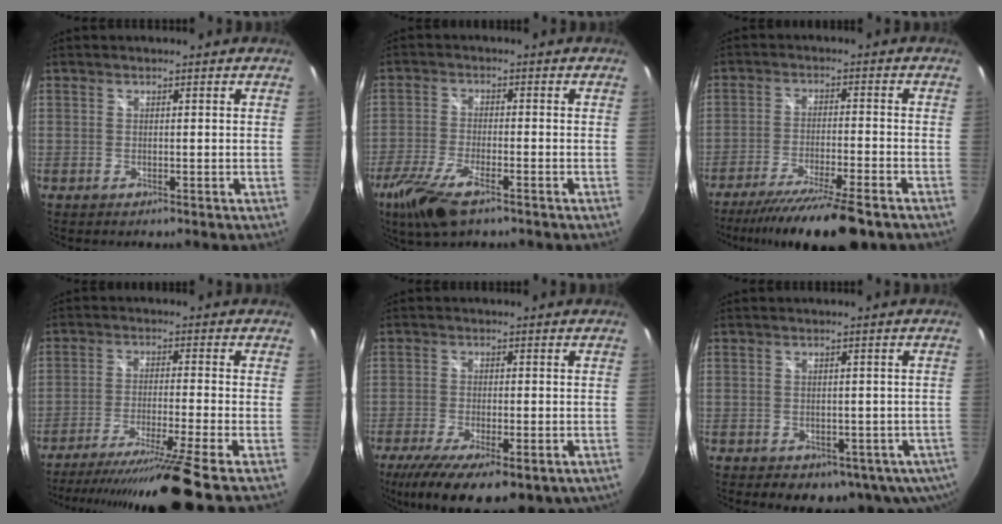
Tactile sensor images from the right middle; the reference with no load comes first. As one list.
[{"total": 10.4, "force": [-6.7, 3.1, 7.3], "torque": [-0.174, -0.032, -0.128]}, {"total": 14.9, "force": [-12.1, 1.1, 8.7], "torque": [-0.169, -0.033, -0.196]}, {"total": 15.9, "force": [-13.0, -2.7, 8.7], "torque": [-0.165, -0.036, -0.210]}, {"total": 15.9, "force": [-8.7, 6.1, 11.9], "torque": [-0.229, -0.055, -0.124]}, {"total": 10.1, "force": [-4.2, 6.4, 6.5], "torque": [-0.107, -0.022, -0.041]}]